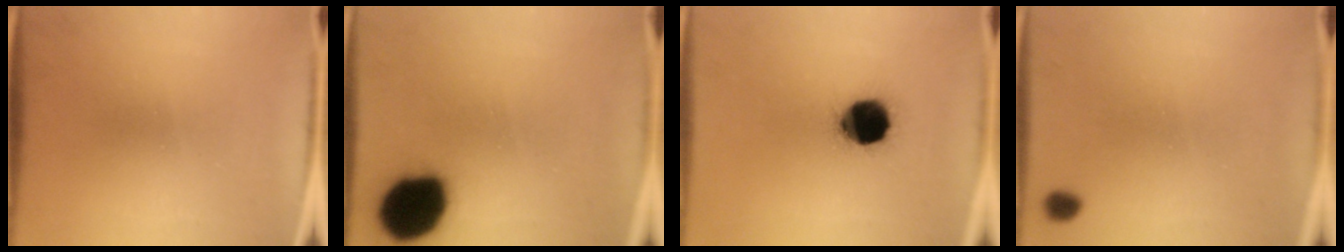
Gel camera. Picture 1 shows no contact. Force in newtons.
{"total": 18.9}
{"total": 13.4}
{"total": 2.9}